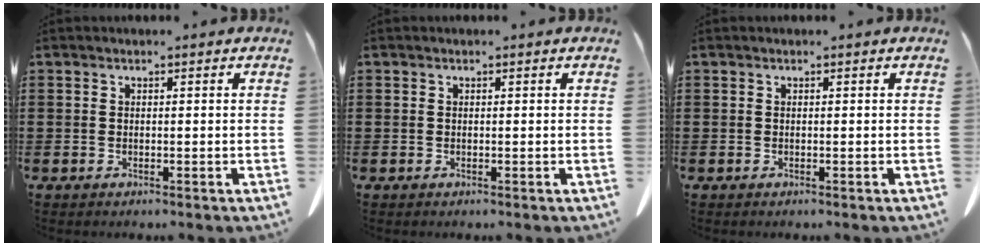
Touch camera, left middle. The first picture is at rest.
{"total": 0.0}
{"total": 0.0}